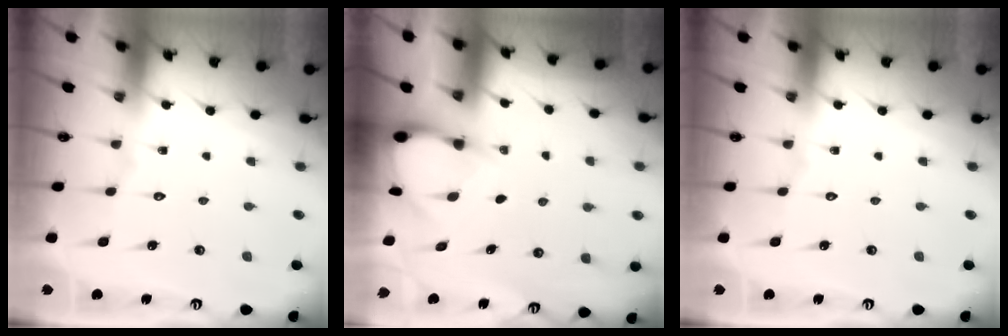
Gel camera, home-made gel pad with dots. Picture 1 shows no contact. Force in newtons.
{"total": 3.0, "press": 3.0, "slide": 0.3}
{"total": 0.0}